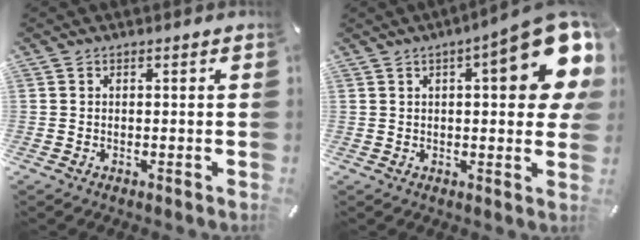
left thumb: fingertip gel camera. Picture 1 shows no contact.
{"total": 17.8, "force": [6.8, 5.1, 15.6], "torque": [-0.200, -0.035, 0.099]}